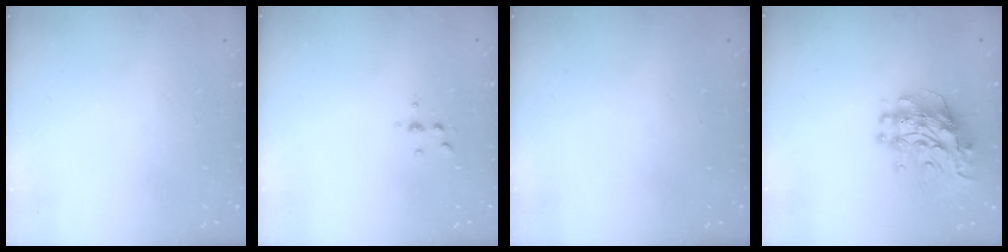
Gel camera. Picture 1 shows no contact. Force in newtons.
{"total": 4.2, "press": 4.1, "slide": 0.5}
{"total": 0.0}
{"total": 12.5, "press": 12.5, "slide": 1.1}